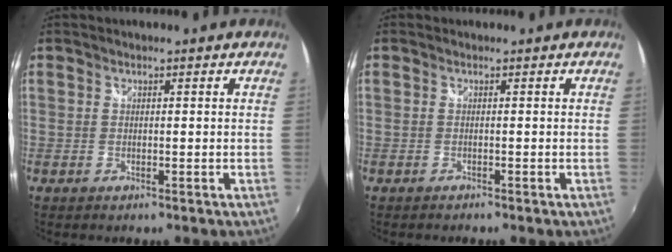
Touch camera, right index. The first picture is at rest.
{"total": 0.7, "force": [-0.6, 0.4, 0.1], "torque": [-0.007, -0.004, -0.013]}